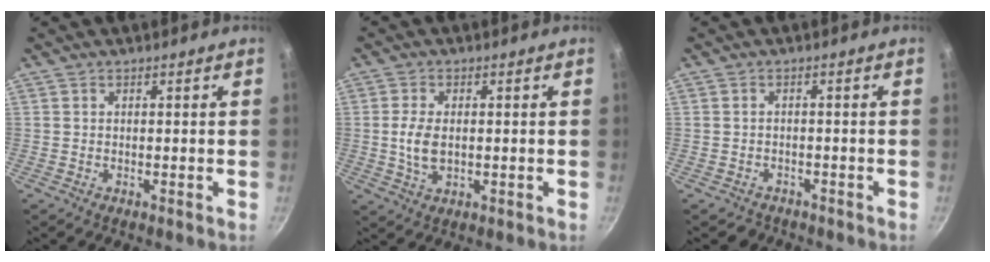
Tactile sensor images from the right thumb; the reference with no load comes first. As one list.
[{"total": 5.7, "force": [0.0, 3.3, 4.6], "torque": [-0.091, 0.002, 0.001]}, {"total": 2.5, "force": [-1.8, 1.7, 0.2], "torque": [0.007, 0.030, -0.022]}]